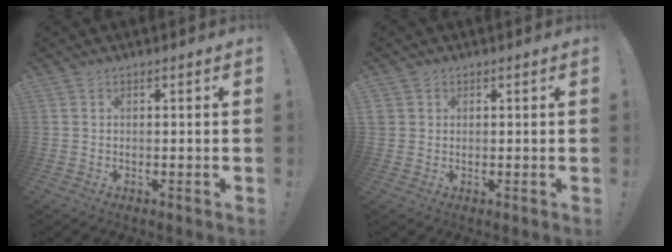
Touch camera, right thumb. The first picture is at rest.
{"total": 1.9, "force": [0.9, 1.6, 0.3], "torque": [-0.002, -0.002, 0.018]}